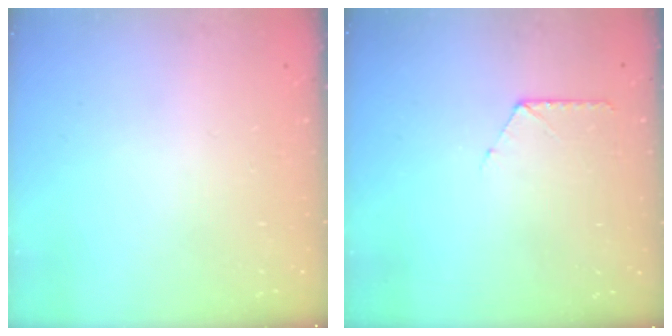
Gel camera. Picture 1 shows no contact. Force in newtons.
{"total": 6.2, "press": 6.2, "slide": 0.6}